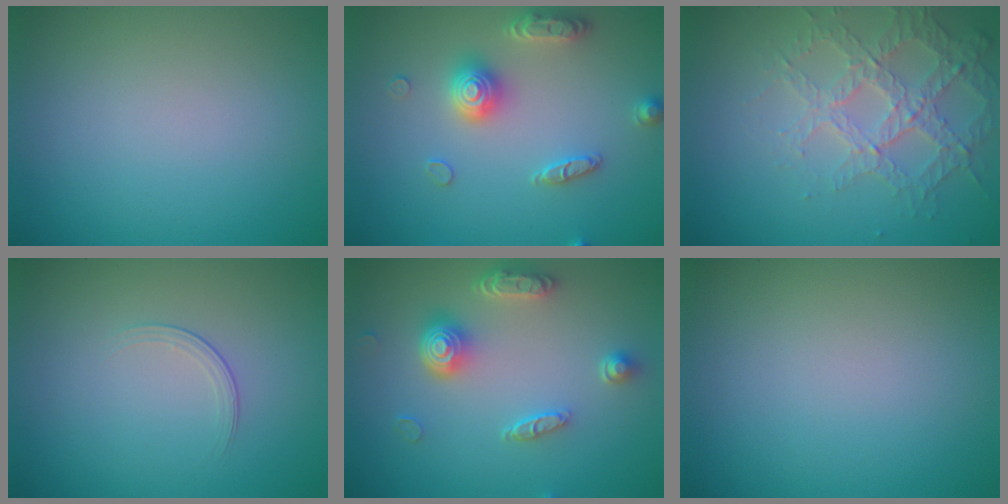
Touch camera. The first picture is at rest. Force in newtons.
{"total": 3.4, "press": 3.4, "slide": 0.6}
{"total": 3.4, "press": 3.2, "slide": 1.2}
{"total": 1.3, "press": 0.5, "slide": 1.2}
{"total": 4.5, "press": 3.6, "slide": 2.7}
{"total": 0.0}